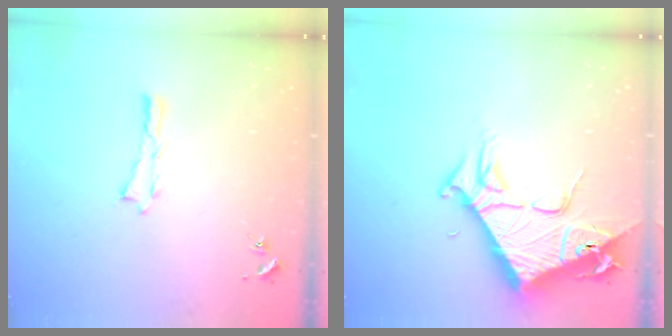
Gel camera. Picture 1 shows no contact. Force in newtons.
{"total": 9.2, "press": 9.2, "slide": 0.9}